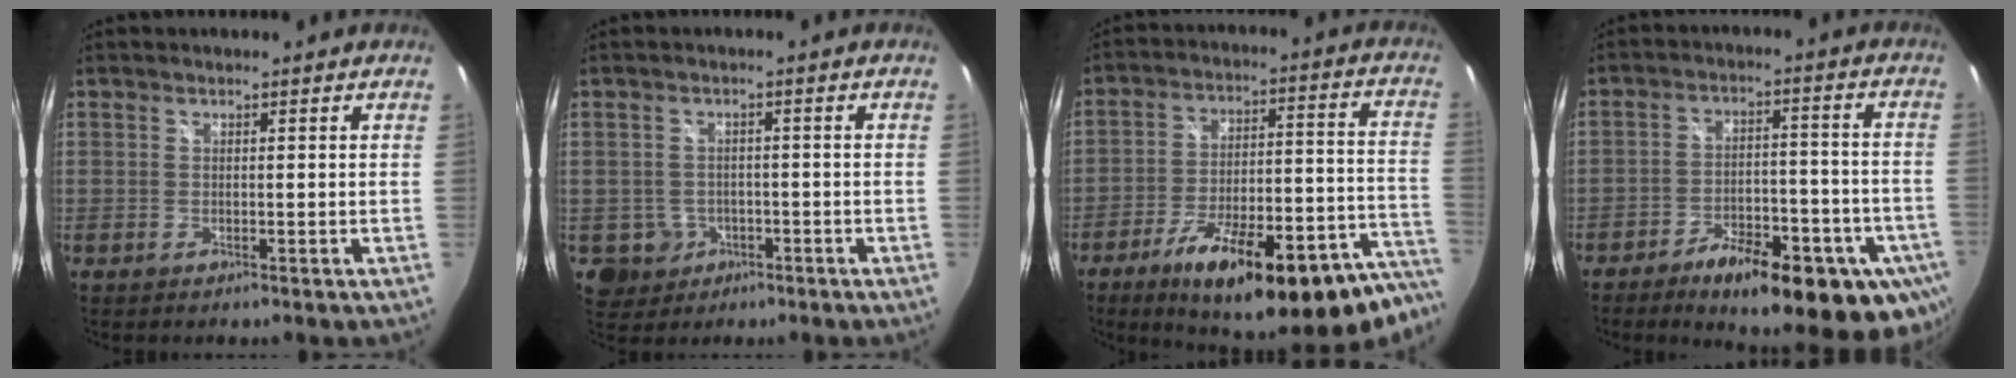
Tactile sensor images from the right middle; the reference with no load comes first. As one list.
[{"total": 5.1, "force": [-1.7, 4.7, 0.9], "torque": [-0.030, 0.007, -0.016]}, {"total": 30.5, "force": [-22.5, 8.2, 18.9], "torque": [-0.249, -0.012, -0.305]}, {"total": 22.1, "force": [-12.8, 8.0, 16.1], "torque": [-0.235, -0.023, -0.166]}]